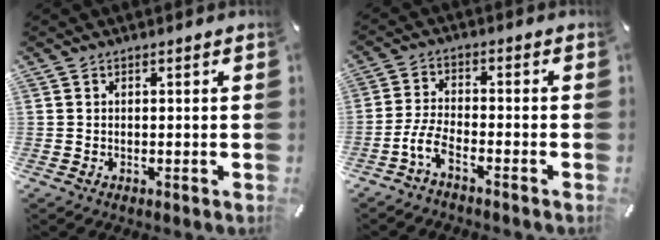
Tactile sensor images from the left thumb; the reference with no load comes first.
{"total": 5.8, "force": [-3.8, 2.1, 3.9], "torque": [-0.097, 0.002, -0.073]}